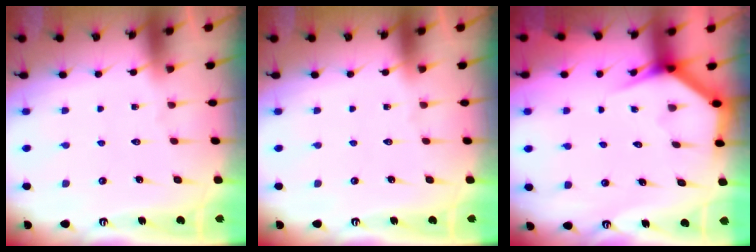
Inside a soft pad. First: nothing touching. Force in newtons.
{"total": 0.0}
{"total": 3.5, "press": 3.5, "slide": 0.3}